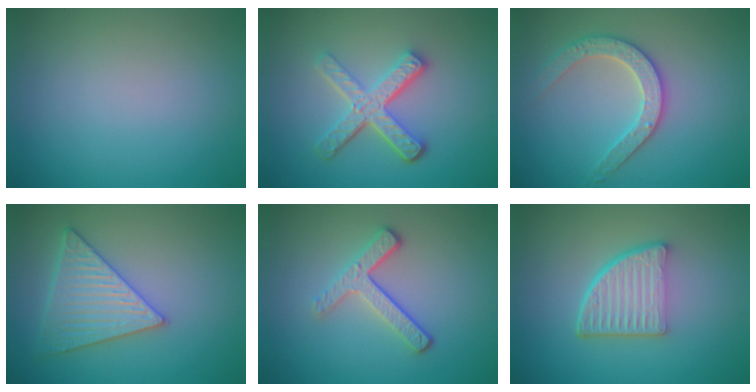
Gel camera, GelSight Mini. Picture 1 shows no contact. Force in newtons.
{"total": 5.0, "press": 3.6, "slide": 3.4}
{"total": 3.1, "press": 3.1, "slide": 0.2}
{"total": 4.6, "press": 4.2, "slide": 1.9}
{"total": 3.2, "press": 2.5, "slide": 2.0}
{"total": 5.5, "press": 3.9, "slide": 3.9}